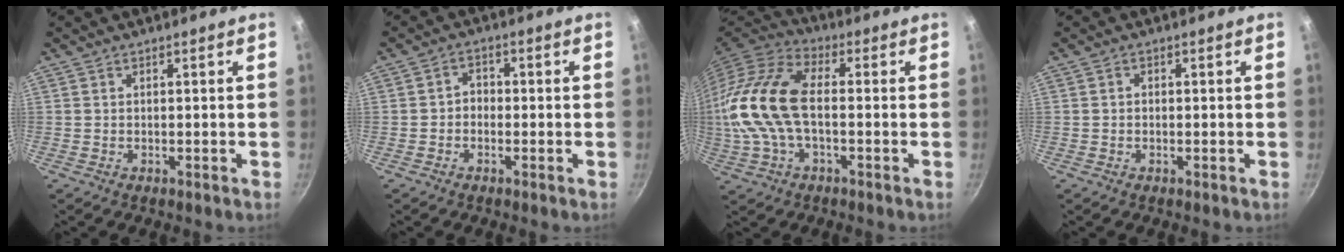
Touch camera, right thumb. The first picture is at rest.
{"total": 2.8, "force": [-0.7, 2.3, 1.4], "torque": [-0.007, 0.014, -0.018]}
{"total": 18.1, "force": [-0.4, 9.6, 15.4], "torque": [-0.309, 0.026, -0.022]}
{"total": 0.9, "force": [-0.1, 0.8, 0.5], "torque": [-0.008, 0.005, -0.002]}